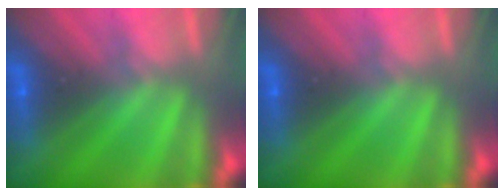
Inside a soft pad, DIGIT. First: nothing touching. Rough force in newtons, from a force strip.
{"total": 0.0}